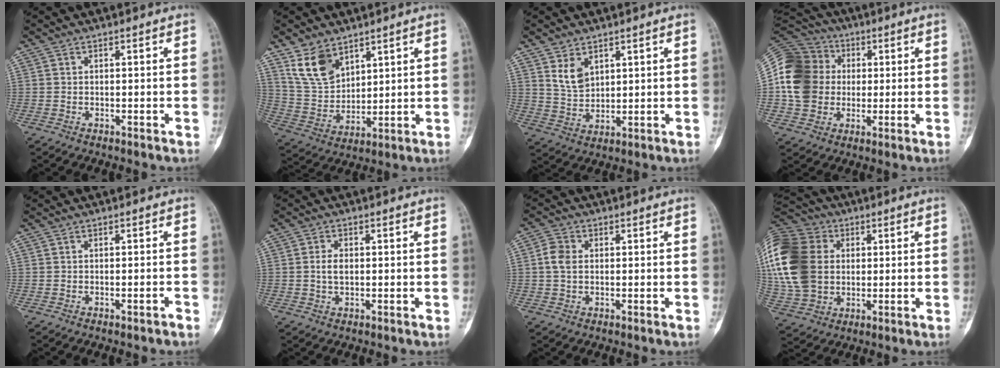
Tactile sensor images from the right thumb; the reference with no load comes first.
{"total": 10.2, "force": [6.6, 6.0, 5.0], "torque": [-0.081, -0.031, 0.144]}
{"total": 5.3, "force": [2.9, 3.3, 2.9], "torque": [-0.042, -0.023, 0.065]}
{"total": 17.5, "force": [0.5, 15.2, 8.7], "torque": [-0.166, 0.030, 0.009]}
{"total": 1.2, "force": [-0.9, 0.2, 0.8], "torque": [-0.014, 0.010, -0.008]}
{"total": 2.9, "force": [0.1, 1.8, 2.3], "torque": [-0.039, 0.003, 0.001]}
{"total": 3.9, "force": [0.3, 2.9, 2.7], "torque": [-0.057, 0.007, 0.001]}
{"total": 22.9, "force": [2.8, 17.8, 14.2], "torque": [-0.318, 0.017, 0.057]}